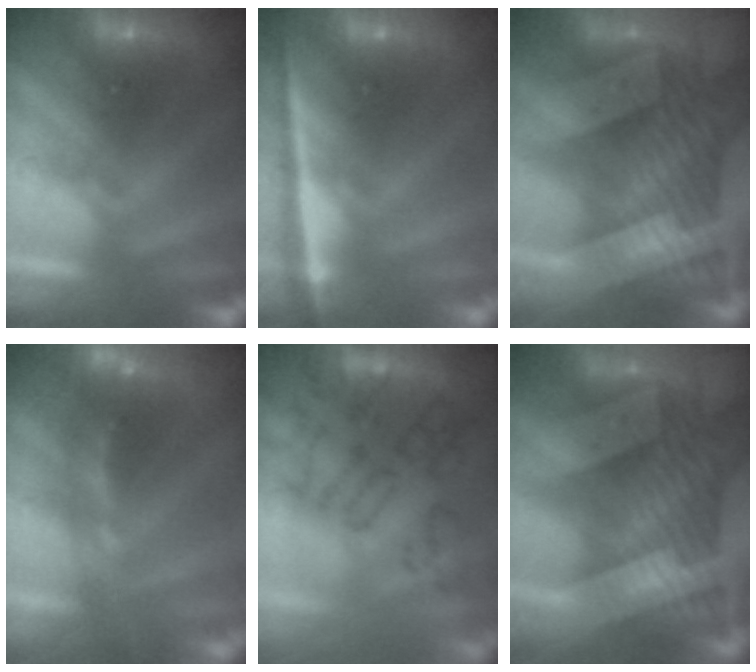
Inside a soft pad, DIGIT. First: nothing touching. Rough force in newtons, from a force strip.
{"total": 1.9}
{"total": 8.0}
{"total": 10.9}
{"total": 3.3}
{"total": 8.0}